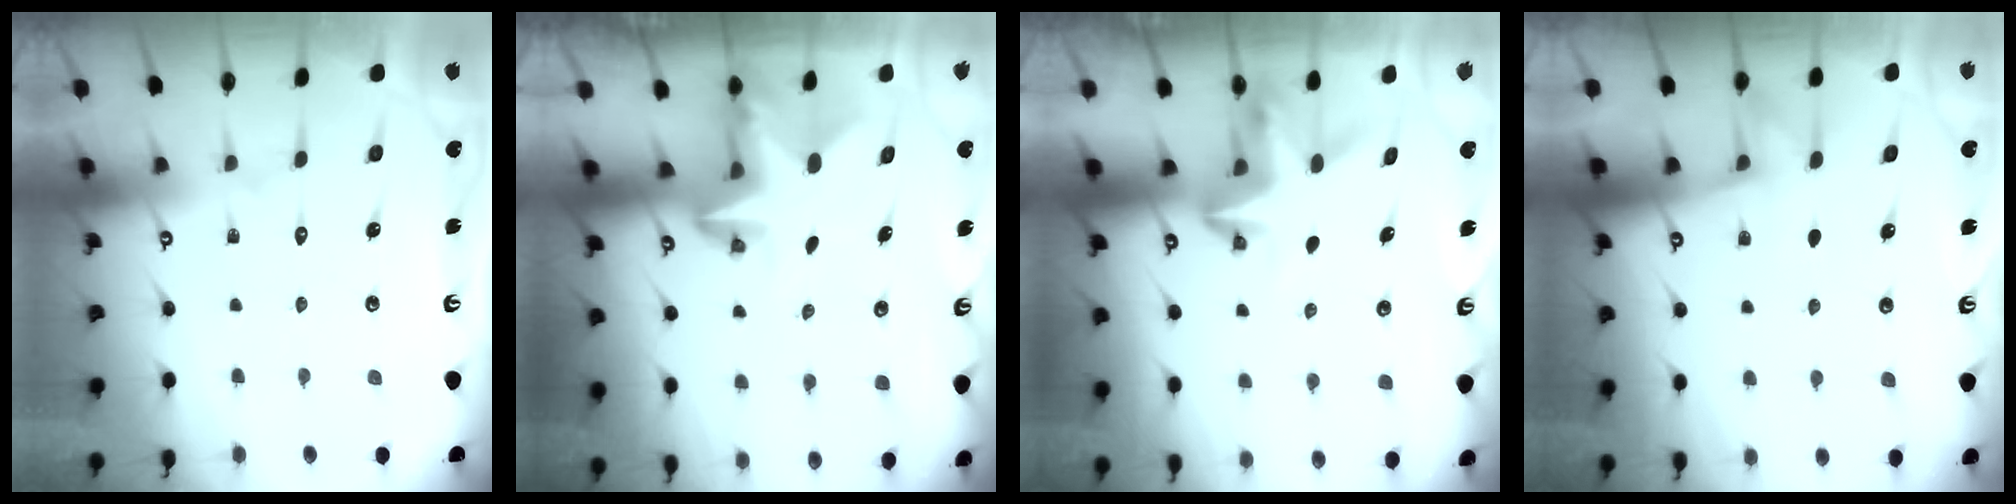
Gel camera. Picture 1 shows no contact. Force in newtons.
{"total": 4.4, "press": 4.4, "slide": 0.5}
{"total": 3.9, "press": 3.9, "slide": 0.3}
{"total": 4.1, "press": 3.8, "slide": 1.5}